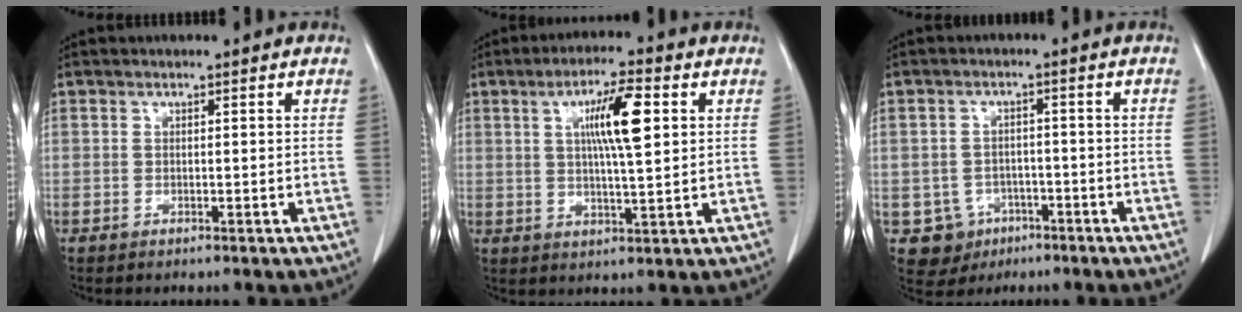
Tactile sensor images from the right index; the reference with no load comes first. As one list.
[{"total": 8.8, "force": [2.5, 1.0, 8.4], "torque": [-0.146, 0.006, 0.044]}, {"total": 5.5, "force": [-2.2, 5.0, 0.6], "torque": [-0.010, 0.010, -0.025]}]